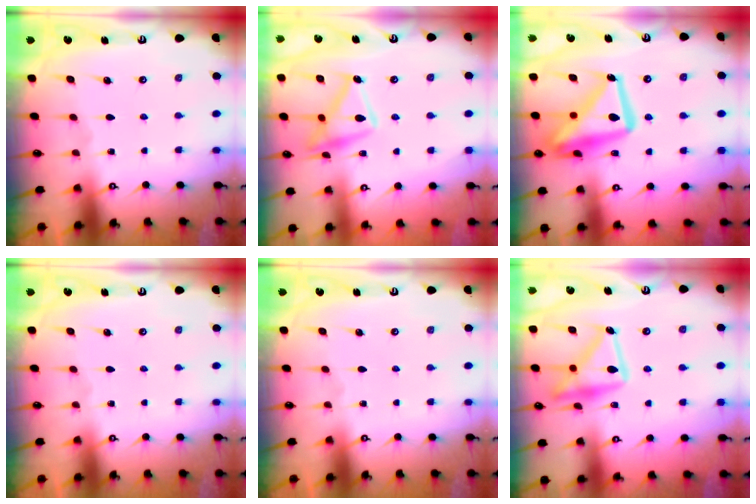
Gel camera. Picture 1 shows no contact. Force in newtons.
{"total": 14.8, "press": 14.7, "slide": 1.1}
{"total": 18.3, "press": 18.2, "slide": 1.9}
{"total": 0.0}
{"total": 0.0}
{"total": 17.3, "press": 17.2, "slide": 1.2}